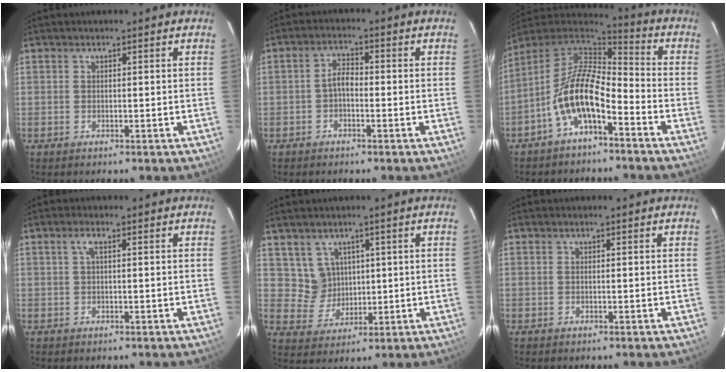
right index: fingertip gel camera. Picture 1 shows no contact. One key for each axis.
{"total": 2.6, "fx": -1.1, "fy": 1.3, "fz": 2.0, "tx": -0.039, "ty": 0.012, "tz": -0.021}
{"total": 12.5, "fx": -5.8, "fy": 5.1, "fz": 9.9, "tx": -0.198, "ty": 0.011, "tz": -0.113}
{"total": 1.5, "fx": 0.3, "fy": 0.3, "fz": 1.5, "tx": -0.028, "ty": 0.007, "tz": 0.006}
{"total": 5.2, "fx": 2.2, "fy": 4.6, "fz": 0.7, "tx": -0.014, "ty": 0.009, "tz": 0.055}
{"total": 0.0}